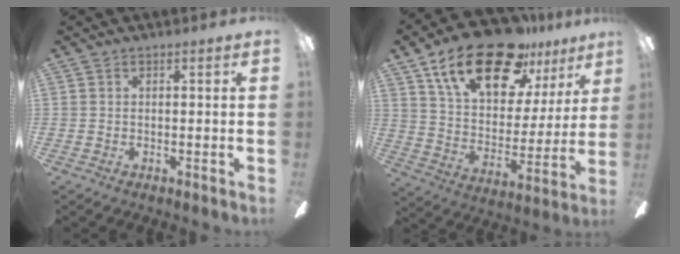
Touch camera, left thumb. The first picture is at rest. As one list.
[{"total": 22.8, "force": [14.9, 10.4, 13.8], "torque": [-0.230, -0.080, 0.259]}]